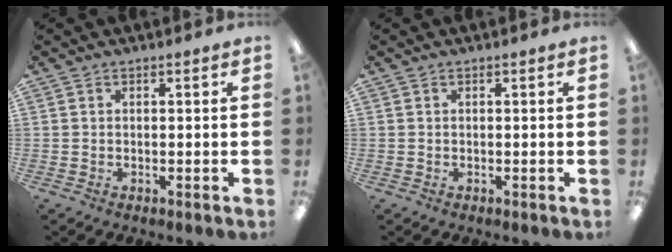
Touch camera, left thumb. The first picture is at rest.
{"total": 0.0}